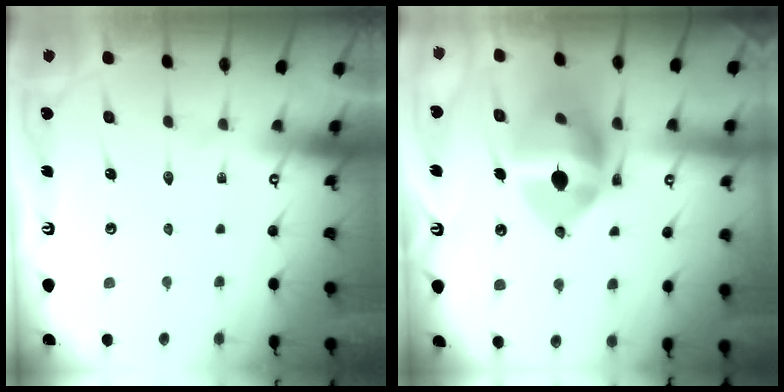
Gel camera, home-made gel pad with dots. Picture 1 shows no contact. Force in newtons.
{"total": 16.7, "press": 16.4, "slide": 2.7}